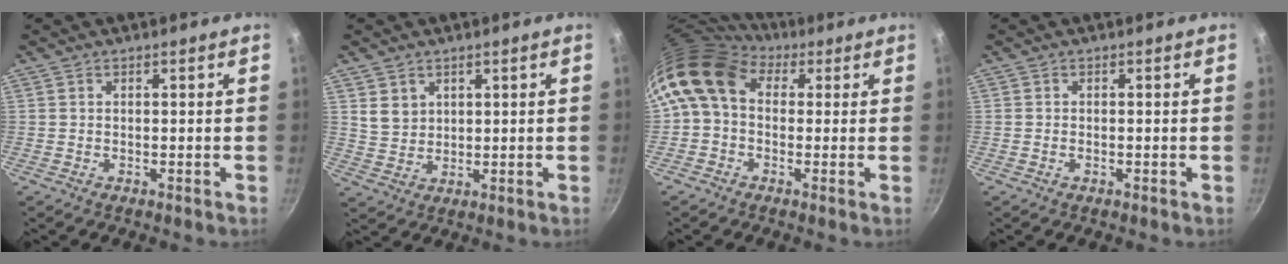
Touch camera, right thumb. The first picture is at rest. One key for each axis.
{"total": 4.3, "fx": 2.0, "fy": 3.4, "fz": 1.8, "tx": -0.017, "ty": -0.006, "tz": 0.043}
{"total": 11.1, "fx": 2.7, "fy": 8.3, "fz": 6.9, "tx": -0.114, "ty": 0.015, "tz": 0.024}
{"total": 0.6, "fx": -0.3, "fy": 0.3, "fz": 0.5, "tx": -0.009, "ty": 0.003, "tz": -0.006}